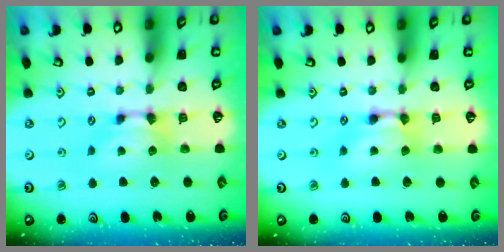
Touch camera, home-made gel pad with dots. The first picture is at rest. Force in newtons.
{"total": 2.0, "press": 2.0, "slide": 0.1}